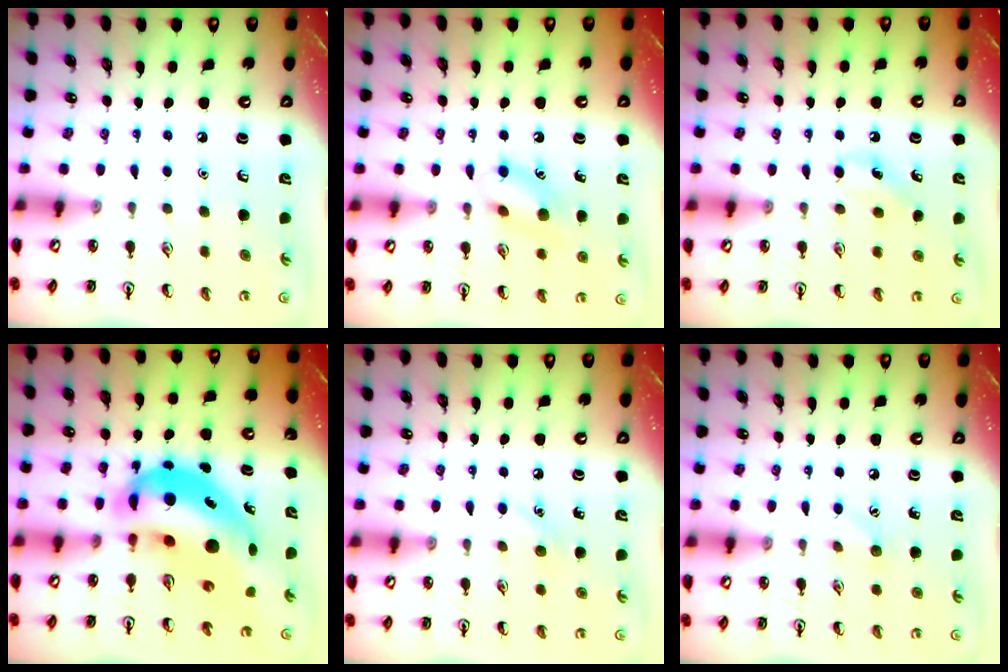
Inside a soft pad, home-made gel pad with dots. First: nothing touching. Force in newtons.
{"total": 11.0, "press": 10.9, "slide": 1.6}
{"total": 5.9, "press": 5.7, "slide": 1.6}
{"total": 14.2, "press": 13.6, "slide": 4.1}
{"total": 5.7, "press": 5.4, "slide": 1.6}
{"total": 5.1, "press": 4.8, "slide": 1.5}